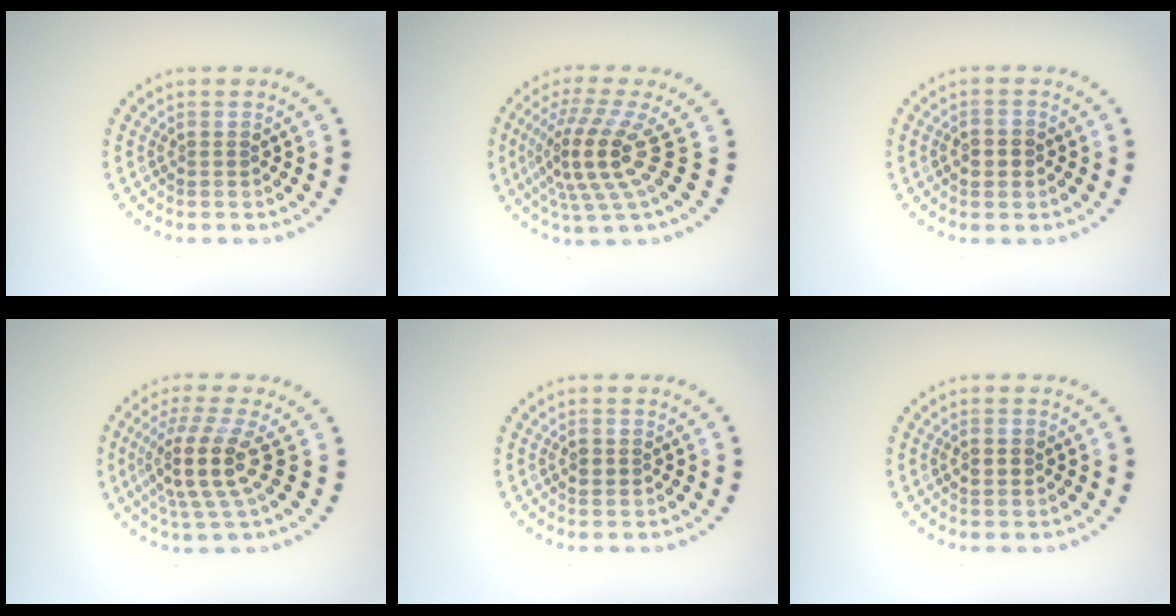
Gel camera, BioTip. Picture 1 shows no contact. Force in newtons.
{"total": 5.2, "press": 3.7, "slide": 3.7}
{"total": 1.7, "press": 1.7, "slide": 0.4}
{"total": 4.8, "press": 3.6, "slide": 3.1}
{"total": 1.2, "press": 1.1, "slide": 0.2}
{"total": 1.7, "press": 1.7, "slide": 0.2}